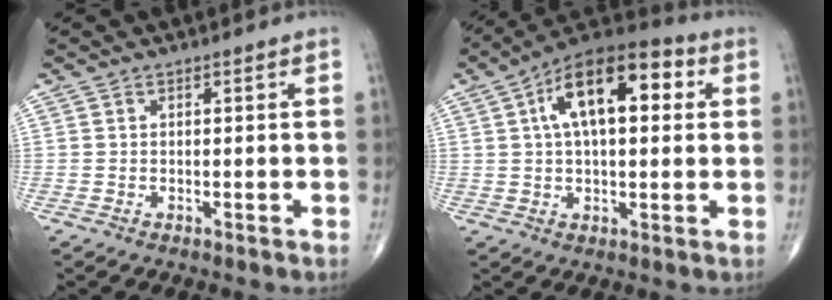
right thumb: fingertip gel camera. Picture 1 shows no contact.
{"total": 16.7, "force": [4.3, 8.1, 14.0], "torque": [-0.199, 0.028, 0.059]}